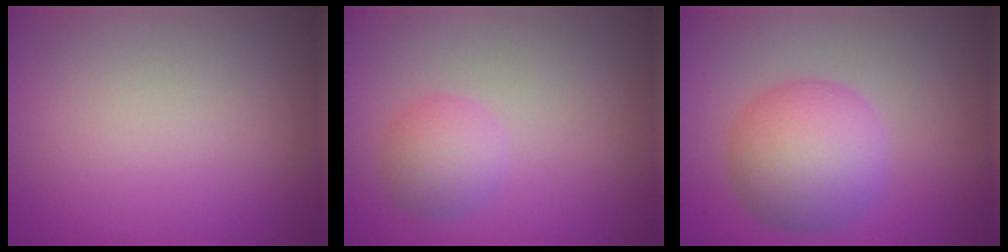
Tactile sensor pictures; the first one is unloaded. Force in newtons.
{"total": 2.6, "press": 2.6, "slide": 0.1}
{"total": 6.5, "press": 6.5, "slide": 0.0}